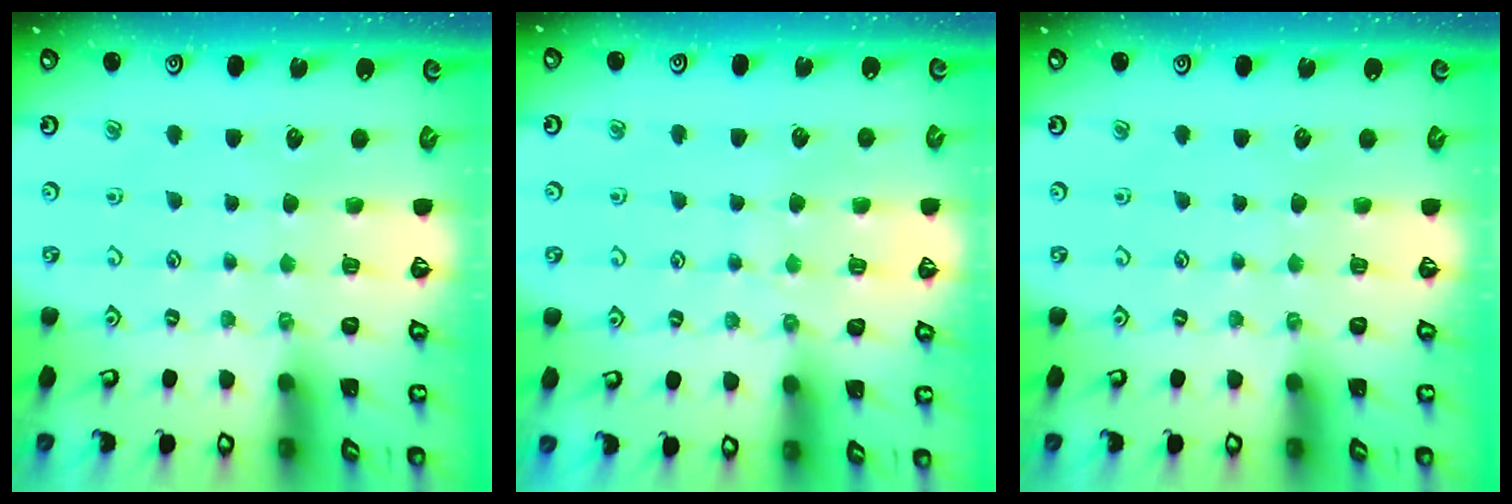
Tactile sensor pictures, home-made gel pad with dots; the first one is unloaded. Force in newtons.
{"total": 6.3, "press": 6.3, "slide": 0.7}
{"total": 0.0}